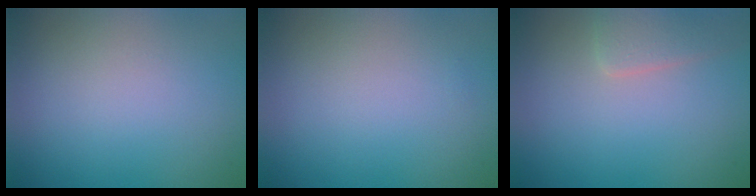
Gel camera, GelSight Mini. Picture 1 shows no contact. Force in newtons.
{"total": 0.0}
{"total": 2.0, "press": 2.0, "slide": 0.2}